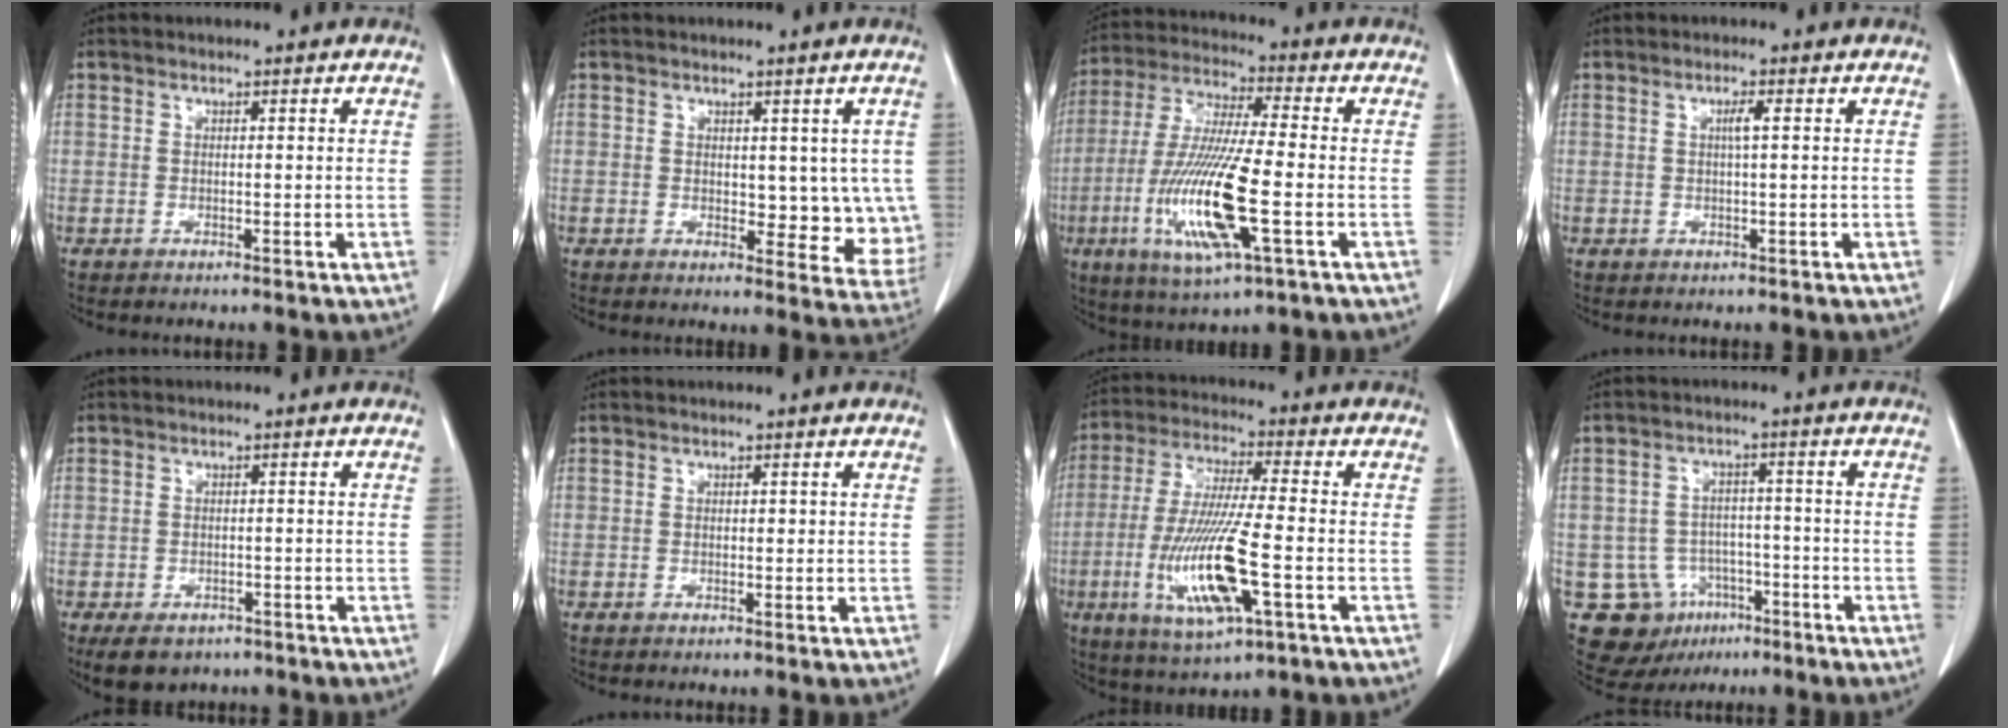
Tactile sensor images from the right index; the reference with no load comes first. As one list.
[{"total": 7.3, "force": [0.9, 4.3, 5.8], "torque": [-0.040, -0.006, 0.015]}, {"total": 16.0, "force": [-4.3, 1.6, 15.3], "torque": [-0.318, -0.019, -0.079]}, {"total": 1.8, "force": [0.4, 0.0, 1.7], "torque": [-0.029, 0.003, 0.006]}, {"total": 5.7, "force": [-3.8, 3.8, 2.0], "torque": [-0.023, 0.001, -0.050]}, {"total": 0.7, "force": [0.1, 0.4, 0.5], "torque": [-0.004, 0.003, 0.002]}, {"total": 14.6, "force": [-4.2, 1.6, 13.9], "torque": [-0.284, -0.020, -0.075]}, {"total": 10.8, "force": [-4.7, 9.2, 3.0], "torque": [-0.054, 0.020, -0.059]}]